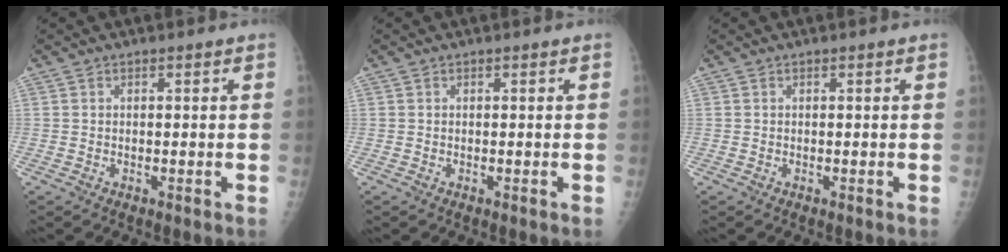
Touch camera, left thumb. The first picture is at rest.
{"total": 0.0}
{"total": 0.0}